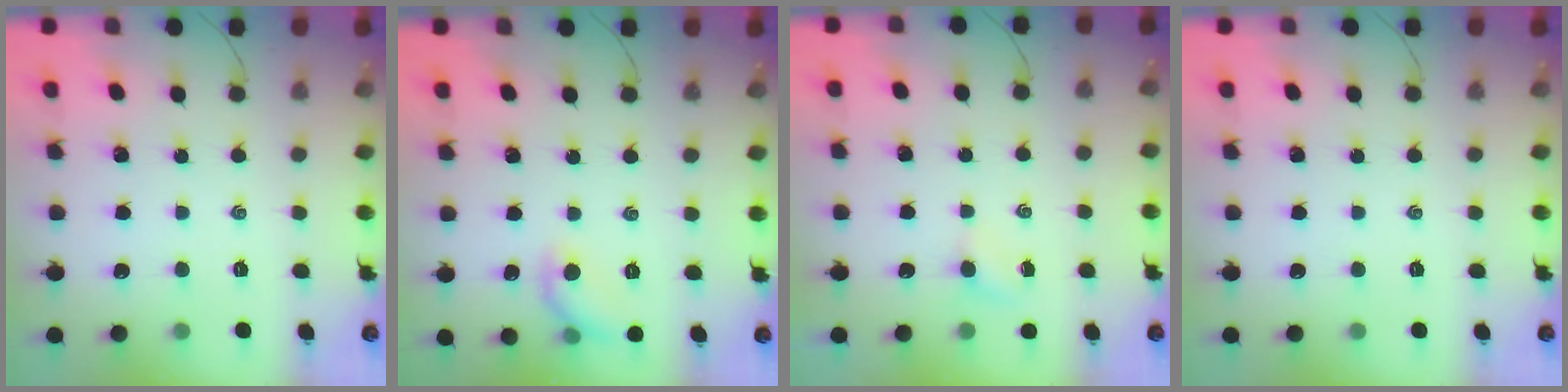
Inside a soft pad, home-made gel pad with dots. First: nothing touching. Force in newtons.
{"total": 7.2, "press": 7.1, "slide": 1.5}
{"total": 2.9, "press": 2.7, "slide": 1.1}
{"total": 0.0}